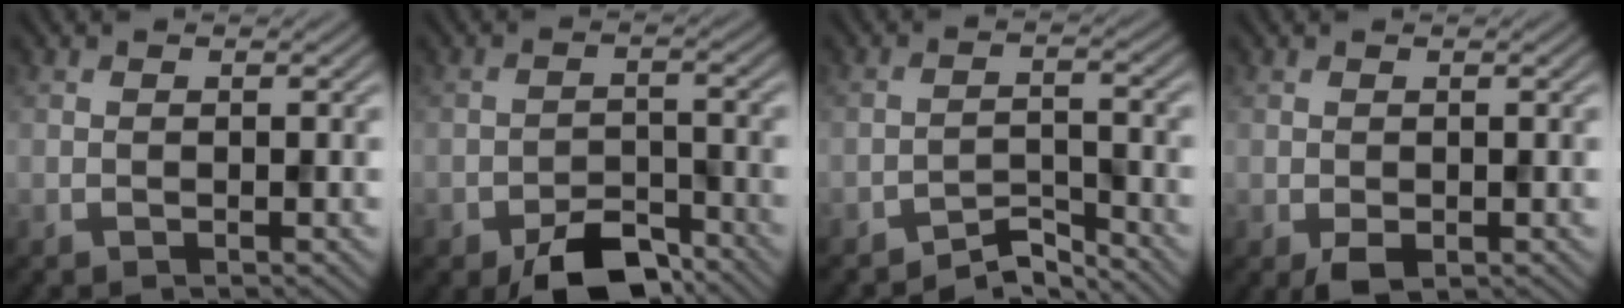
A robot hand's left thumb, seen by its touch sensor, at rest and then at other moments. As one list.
[{"total": 6.0, "force": [-4.6, 2.6, 2.9], "torque": [-0.041, 0.001, -0.082]}, {"total": 3.5, "force": [-3.5, 0.4, 0.6], "torque": [-0.007, 0.006, -0.069]}, {"total": 1.7, "force": [-0.7, 1.1, 1.1], "torque": [-0.022, -0.008, -0.011]}]